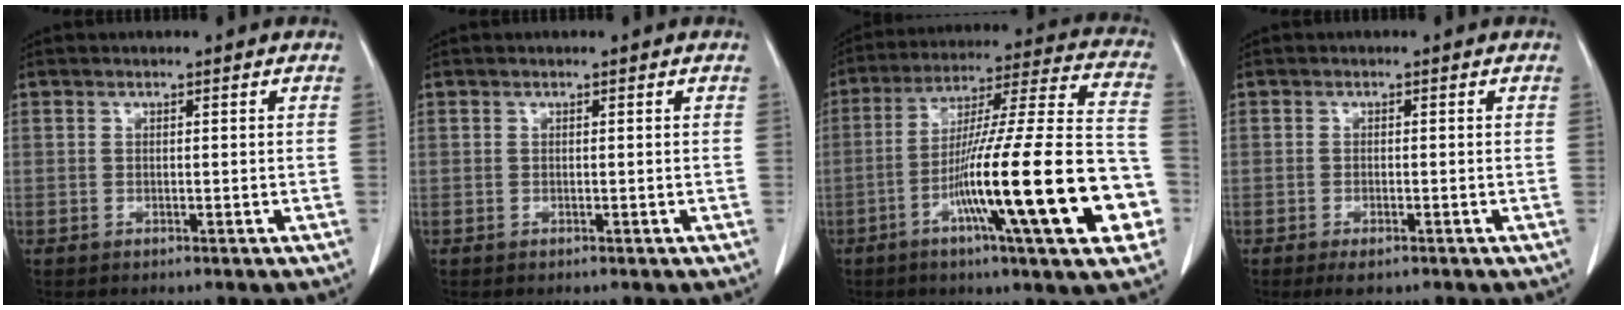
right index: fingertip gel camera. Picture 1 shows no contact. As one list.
[{"total": 0.0}, {"total": 25.5, "force": [-8.4, 1.4, 24.1], "torque": [-0.330, -0.007, -0.138]}, {"total": 2.4, "force": [-1.5, 0.8, 1.7], "torque": [-0.029, -0.004, -0.017]}]